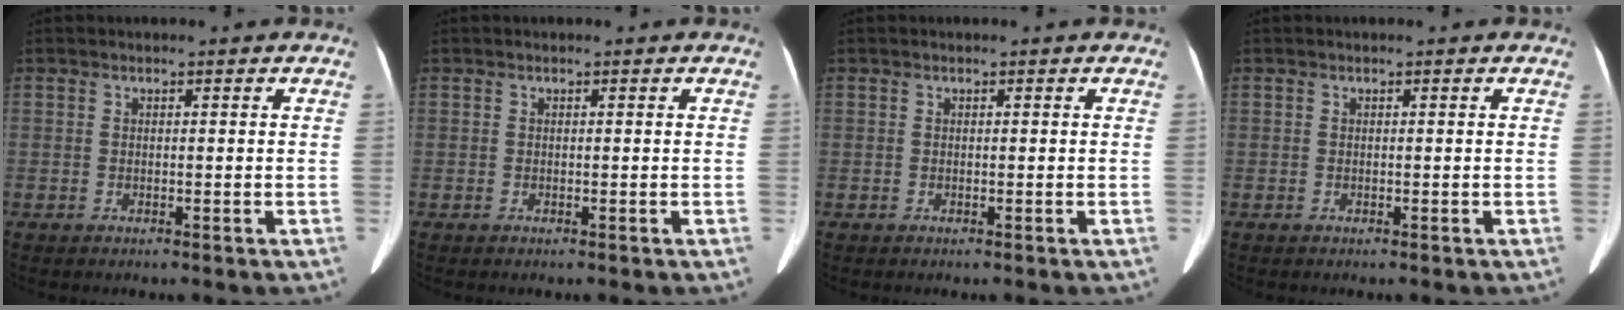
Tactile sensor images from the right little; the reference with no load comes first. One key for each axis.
{"total": 0.0}
{"total": 0.0}
{"total": 0.0}